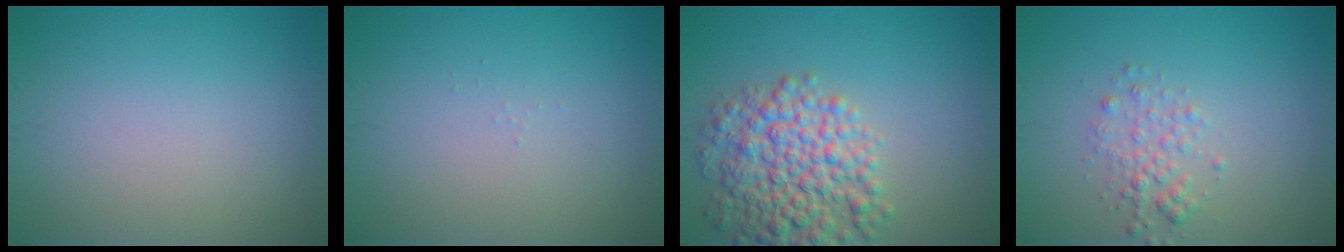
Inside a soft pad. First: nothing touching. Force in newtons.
{"total": 0.0}
{"total": 7.0, "press": 7.0, "slide": 0.2}
{"total": 2.0, "press": 2.0, "slide": 0.1}